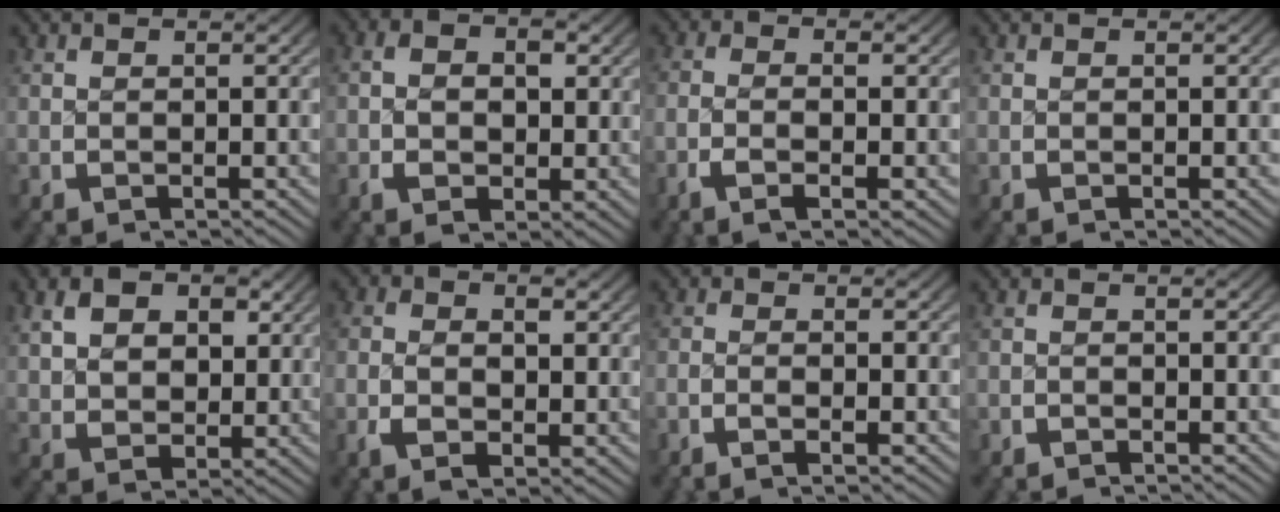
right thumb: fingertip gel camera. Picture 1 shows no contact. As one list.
[{"total": 3.4, "force": [0.0, 2.2, 2.6], "torque": [-0.042, -0.006, 0.001]}, {"total": 2.8, "force": [-1.0, 0.6, 2.6], "torque": [-0.059, 0.000, -0.019]}, {"total": 0.0}, {"total": 5.4, "force": [1.7, 3.8, 3.5], "torque": [-0.063, -0.018, 0.042]}, {"total": 3.2, "force": [-0.5, 1.8, 2.6], "torque": [-0.048, -0.006, -0.007]}, {"total": 1.7, "force": [-0.9, 0.3, 1.4], "torque": [-0.033, 0.001, -0.022]}, {"total": 1.0, "force": [-0.9, 0.3, -0.2], "torque": [0.008, 0.002, -0.022]}]